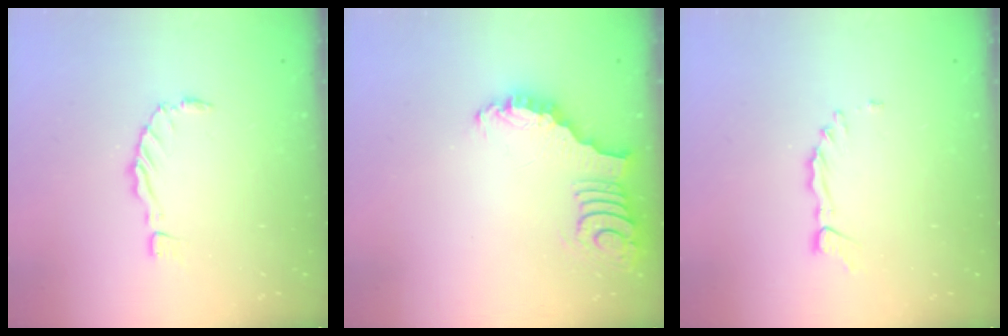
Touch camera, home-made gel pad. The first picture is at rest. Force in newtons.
{"total": 3.6, "press": 3.6, "slide": 0.6}
{"total": 1.5, "press": 1.5, "slide": 0.2}